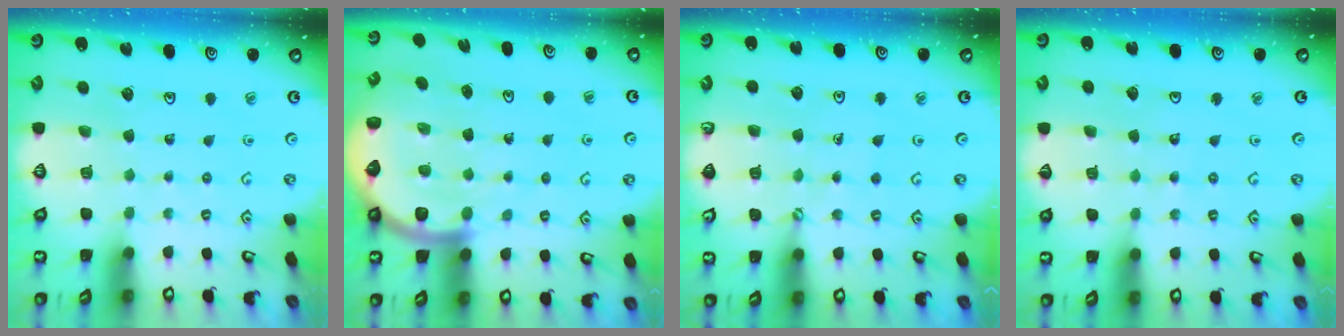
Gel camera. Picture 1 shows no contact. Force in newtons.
{"total": 8.6, "press": 8.4, "slide": 1.7}
{"total": 0.5, "press": 0.5, "slide": 0.1}
{"total": 3.1, "press": 3.1, "slide": 0.6}